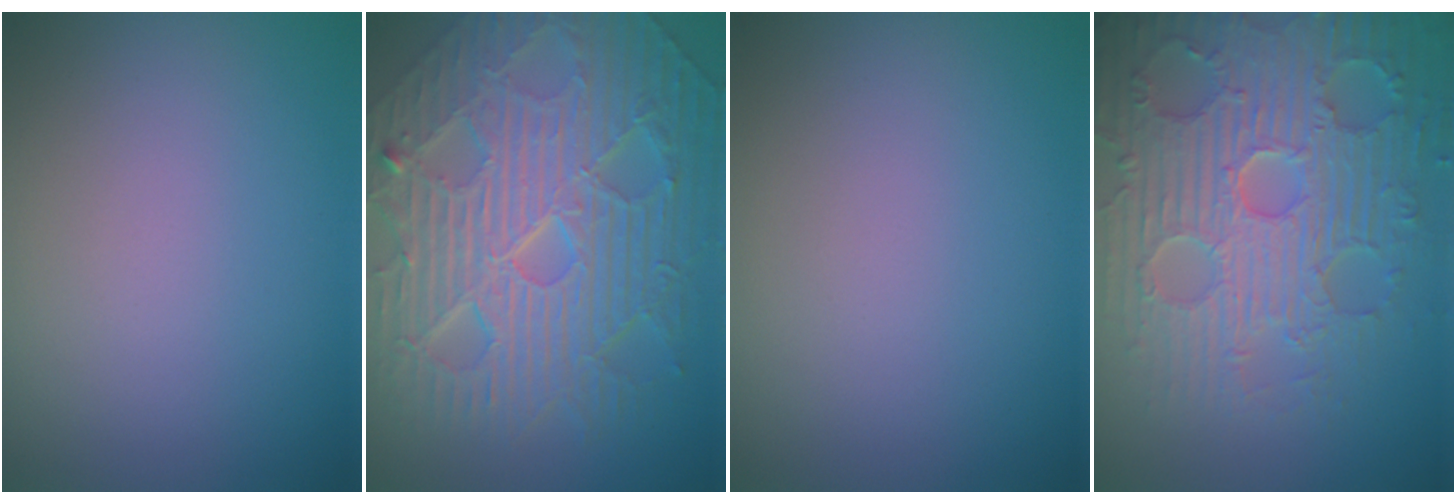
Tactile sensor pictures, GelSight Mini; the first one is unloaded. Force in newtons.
{"total": 11.7, "press": 7.8, "slide": 8.8}
{"total": 0.0}
{"total": 8.7, "press": 6.5, "slide": 5.9}